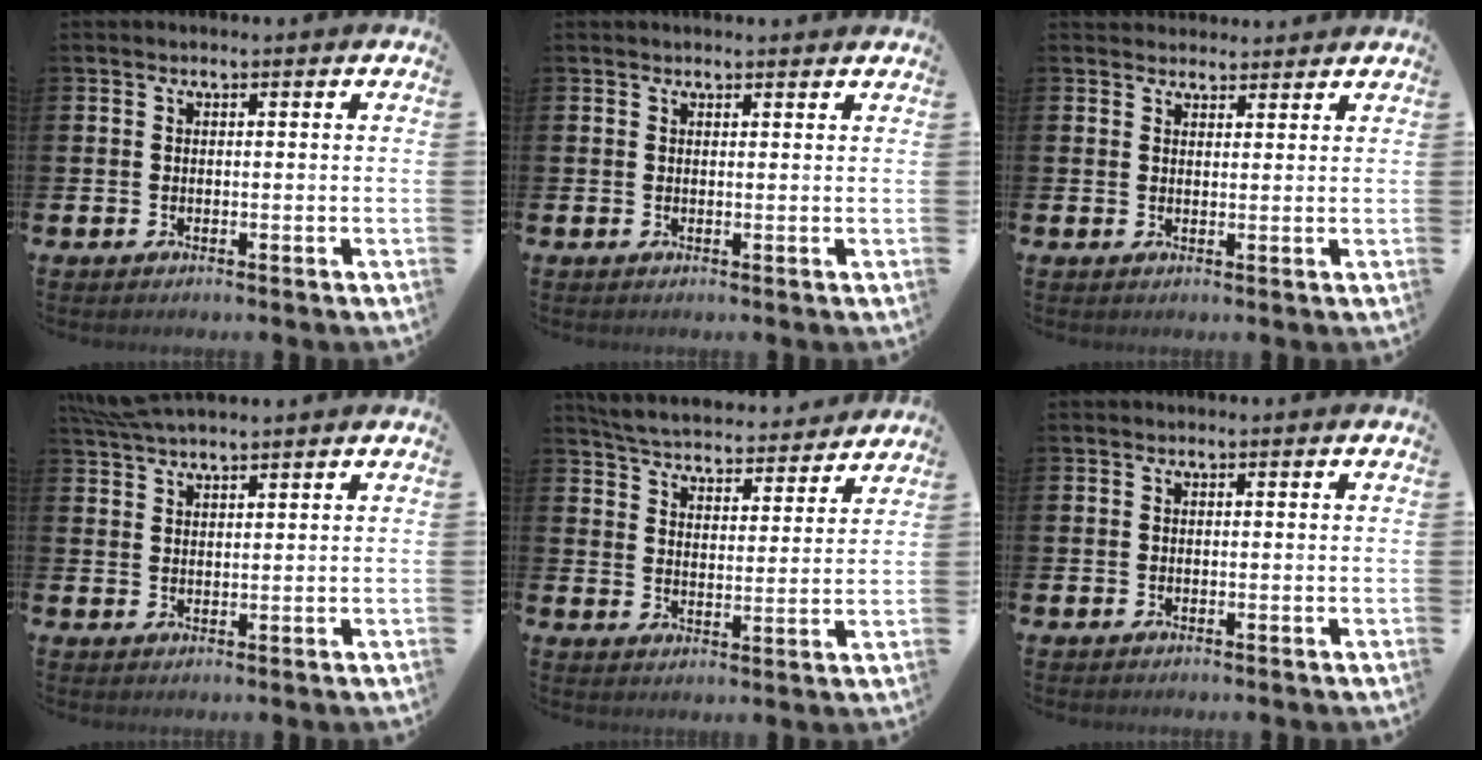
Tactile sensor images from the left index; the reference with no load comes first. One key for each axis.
{"total": 0.9, "fx": 0.9, "fy": 0.2, "fz": 0.1, "tx": 0.011, "ty": -0.002, "tz": 0.014}
{"total": 2.4, "fx": 2.3, "fy": 0.7, "fz": -0.2, "tx": 0.012, "ty": -0.011, "tz": 0.040}
{"total": 4.4, "fx": 4.1, "fy": 0.3, "fz": 1.5, "tx": -0.038, "ty": -0.010, "tz": 0.076}
{"total": 5.6, "fx": 5.5, "fy": 0.9, "fz": 0.5, "tx": -0.028, "ty": -0.043, "tz": 0.093}
{"total": 0.0}